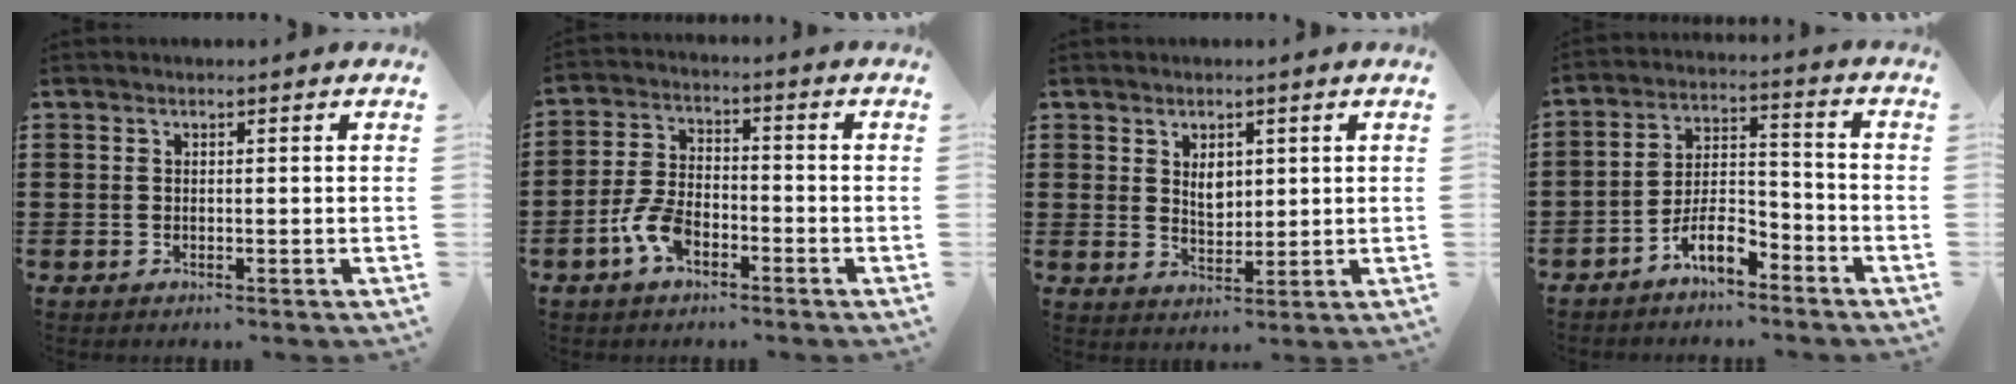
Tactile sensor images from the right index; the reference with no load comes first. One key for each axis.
{"total": 6.2, "fx": -3.2, "fy": 3.1, "fz": 4.4, "tx": -0.107, "ty": 0.001, "tz": -0.064}
{"total": 3.4, "fx": 1.5, "fy": 2.3, "fz": 2.0, "tx": -0.028, "ty": 0.002, "tz": 0.023}
{"total": 7.2, "fx": -5.2, "fy": 2.6, "fz": 4.3, "tx": -0.089, "ty": 0.010, "tz": -0.099}